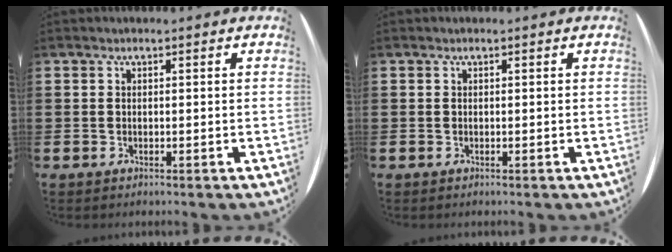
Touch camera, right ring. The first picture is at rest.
{"total": 0.0}